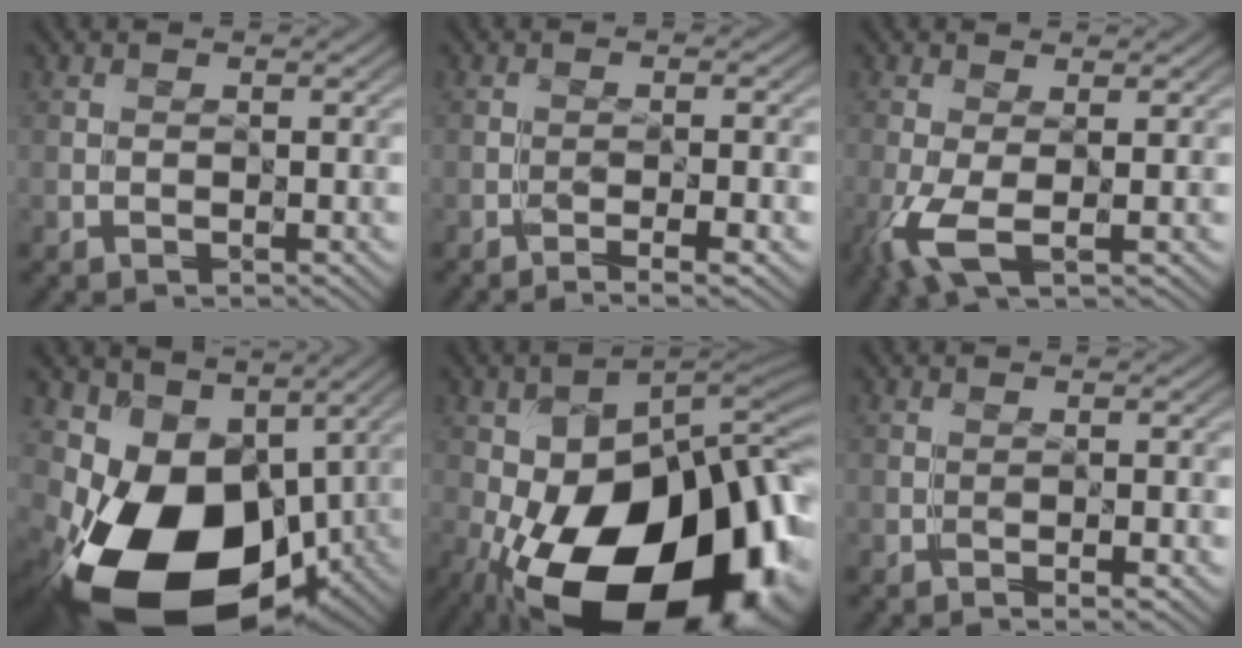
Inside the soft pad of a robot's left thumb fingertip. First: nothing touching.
{"total": 3.8, "force": [-2.5, 0.2, 2.8], "torque": [-0.046, 0.006, -0.041]}
{"total": 4.2, "force": [-1.4, 1.1, 3.8], "torque": [-0.100, -0.006, -0.033]}
{"total": 15.6, "force": [-2.0, 10.8, 11.0], "torque": [-0.213, -0.044, -0.019]}
{"total": 22.5, "force": [-8.5, 12.5, 16.6], "torque": [-0.283, -0.049, -0.107]}
{"total": 1.8, "force": [-1.0, 0.0, 1.5], "torque": [-0.028, 0.002, -0.015]}